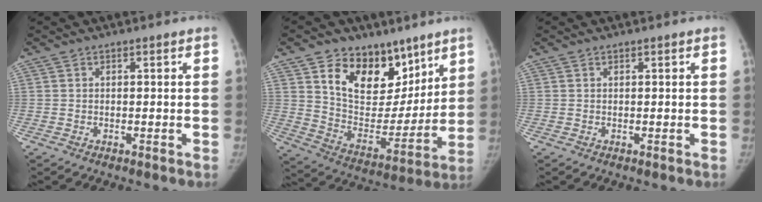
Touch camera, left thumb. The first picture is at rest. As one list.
[{"total": 18.5, "force": [11.0, 11.8, 9.0], "torque": [-0.089, -0.067, 0.194]}, {"total": 0.0}]